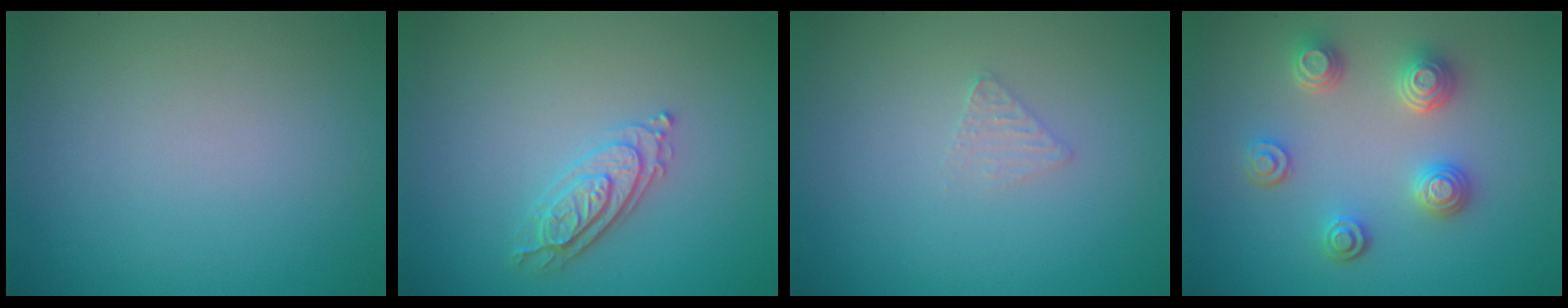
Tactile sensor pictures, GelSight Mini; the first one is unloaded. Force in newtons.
{"total": 2.4, "press": 2.3, "slide": 0.7}
{"total": 1.0, "press": 1.0, "slide": 0.1}
{"total": 3.7, "press": 3.2, "slide": 1.8}